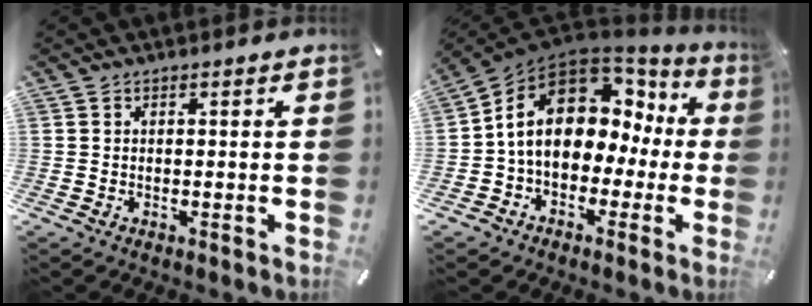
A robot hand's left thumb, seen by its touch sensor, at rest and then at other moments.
{"total": 13.7, "force": [2.6, 10.5, 8.4], "torque": [-0.156, -0.009, 0.045]}